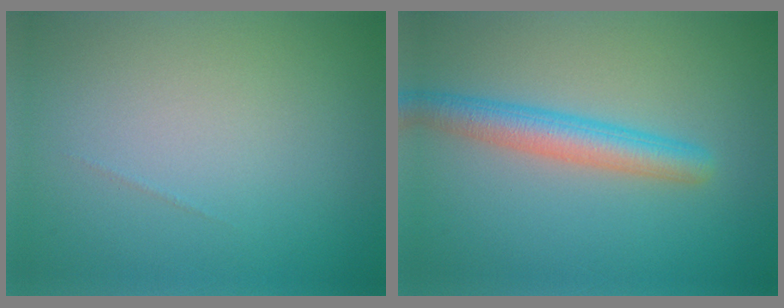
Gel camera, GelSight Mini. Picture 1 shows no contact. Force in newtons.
{"total": 3.9, "press": 3.9, "slide": 0.1}